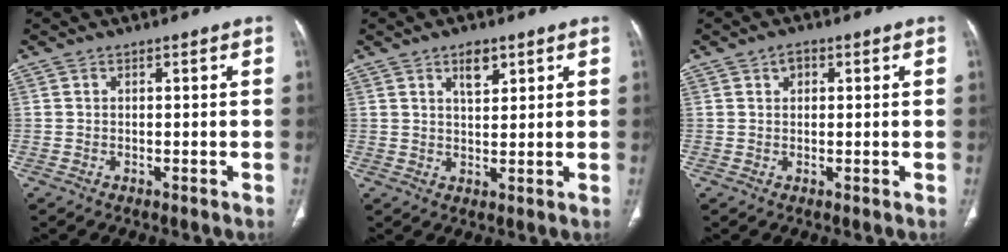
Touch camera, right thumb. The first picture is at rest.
{"total": 4.3, "force": [2.4, 2.0, 2.9], "torque": [-0.037, -0.015, 0.042]}
{"total": 1.9, "force": [0.8, 1.3, 1.1], "torque": [-0.011, 0.003, 0.011]}